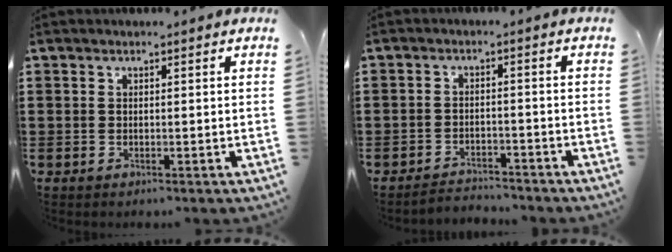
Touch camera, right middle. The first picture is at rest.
{"total": 2.9, "force": [-2.8, 0.5, -0.3], "torque": [-0.003, 0.002, -0.064]}